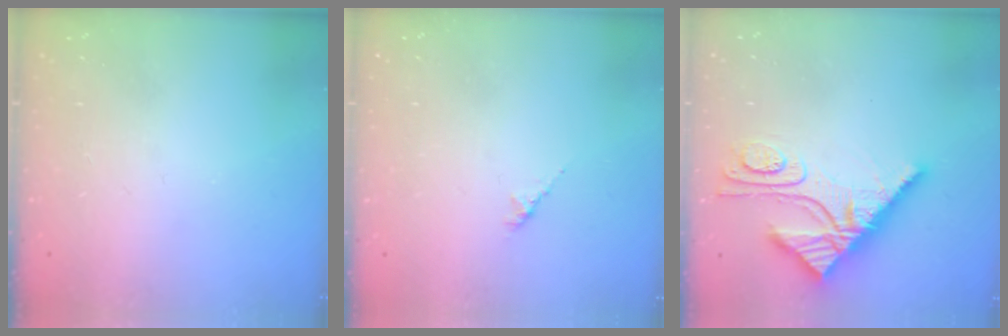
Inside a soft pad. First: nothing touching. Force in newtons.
{"total": 1.5, "press": 1.4, "slide": 0.5}
{"total": 14.1, "press": 14.1, "slide": 0.9}